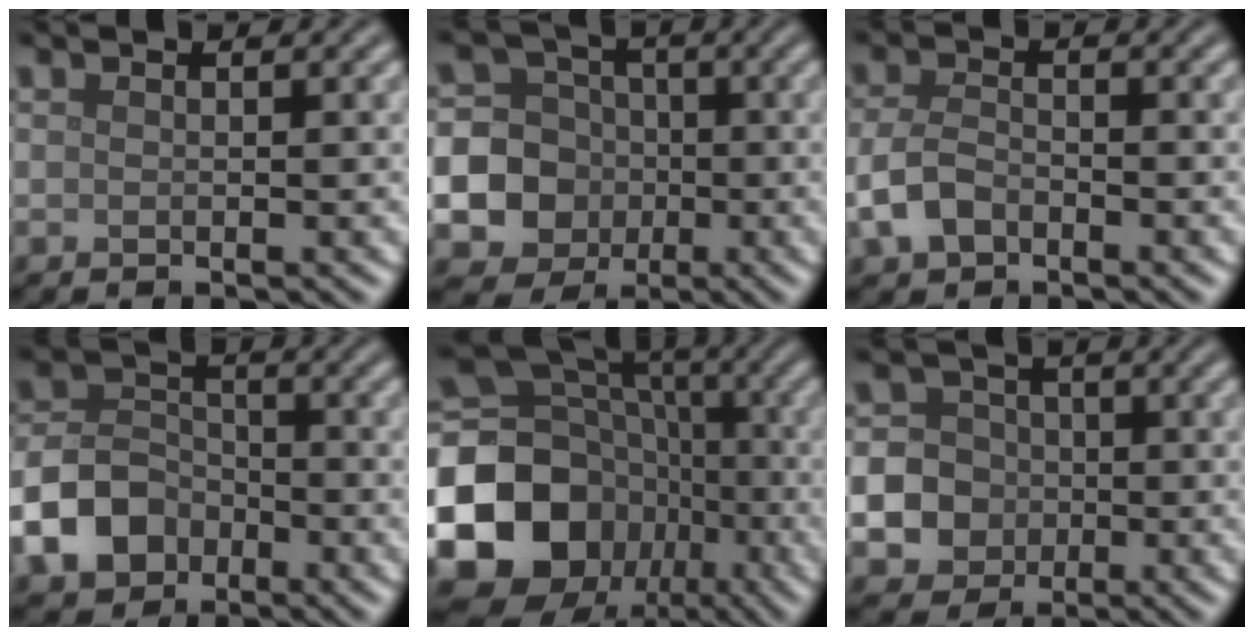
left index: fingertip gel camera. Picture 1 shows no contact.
{"total": 18.0, "force": [-4.4, 17.0, 3.8], "torque": [-0.137, -0.031, -0.103]}
{"total": 3.0, "force": [-1.5, 1.9, 1.8], "torque": [-0.040, 0.001, -0.037]}
{"total": 6.1, "force": [-3.0, 4.5, 2.9], "torque": [-0.060, 0.003, -0.069]}
{"total": 19.0, "force": [-5.8, 16.1, 8.4], "torque": [-0.188, -0.006, -0.127]}
{"total": 14.2, "force": [-3.8, 13.3, 3.3], "torque": [-0.100, -0.030, -0.096]}